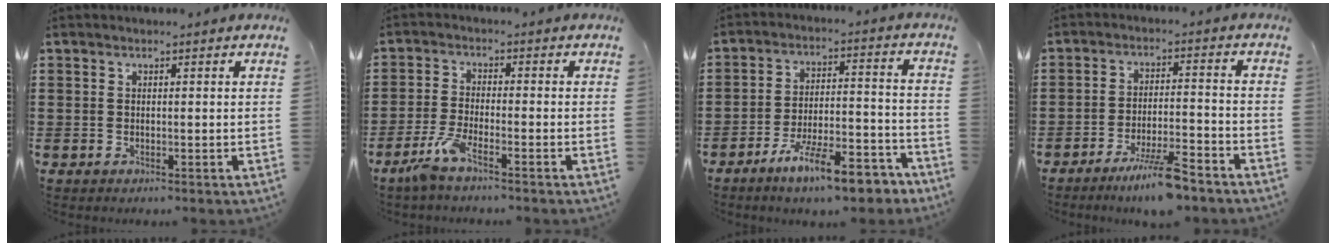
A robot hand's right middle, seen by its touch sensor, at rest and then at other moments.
{"total": 4.6, "force": [-3.3, 0.5, 3.2], "torque": [-0.080, -0.009, -0.066]}
{"total": 11.0, "force": [-8.4, 1.9, 6.8], "torque": [-0.106, 0.025, -0.154]}
{"total": 6.9, "force": [-5.3, 0.5, 4.4], "torque": [-0.080, -0.004, -0.095]}